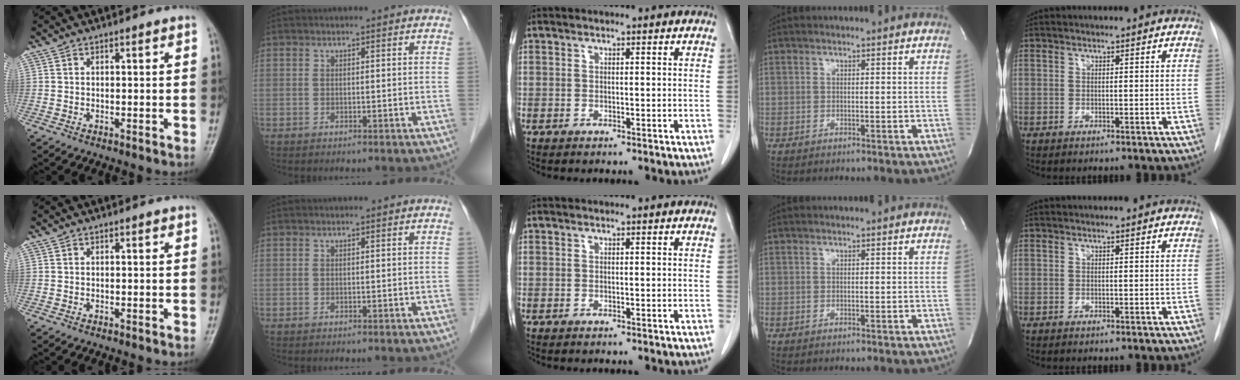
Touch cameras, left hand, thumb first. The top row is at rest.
{}